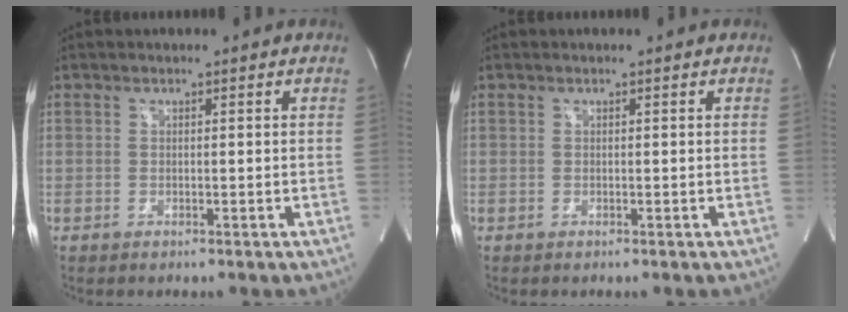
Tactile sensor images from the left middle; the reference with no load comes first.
{"total": 0.0}